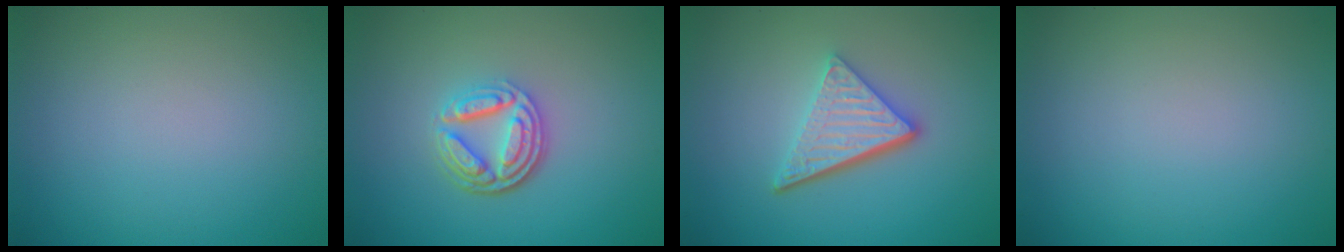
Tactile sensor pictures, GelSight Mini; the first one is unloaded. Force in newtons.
{"total": 4.5, "press": 3.3, "slide": 3.0}
{"total": 4.8, "press": 3.4, "slide": 3.4}
{"total": 0.0}